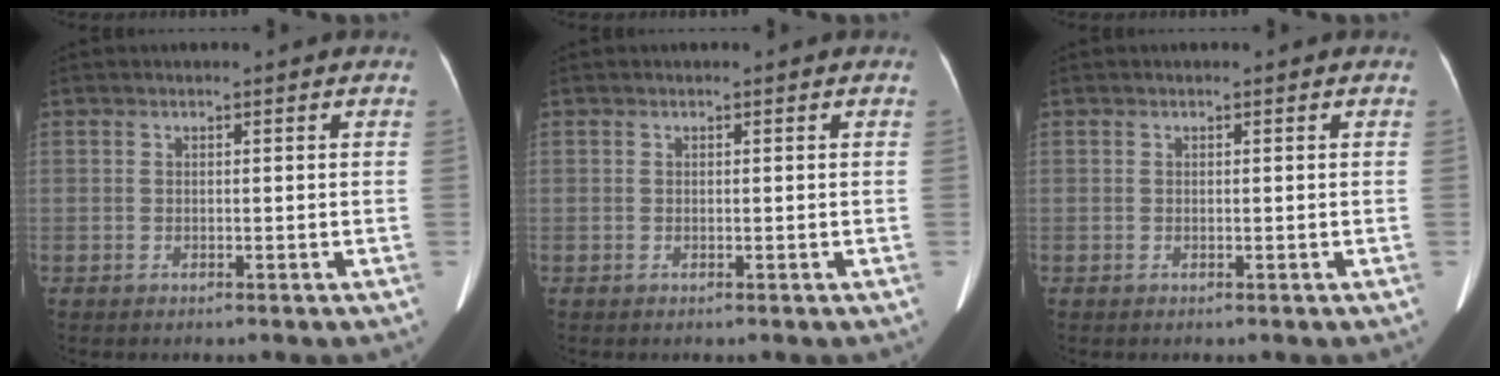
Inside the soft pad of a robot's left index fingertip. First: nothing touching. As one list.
[{"total": 0.0}, {"total": 0.0}]